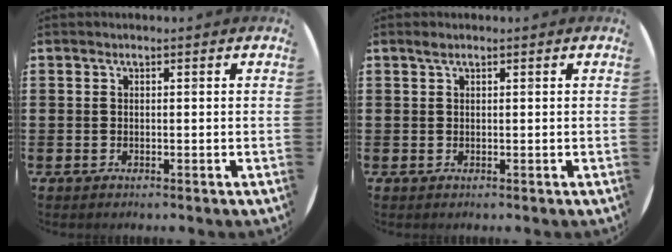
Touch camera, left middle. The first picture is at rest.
{"total": 0.6, "force": [0.5, 0.2, 0.3], "torque": [0.001, -0.001, 0.007]}